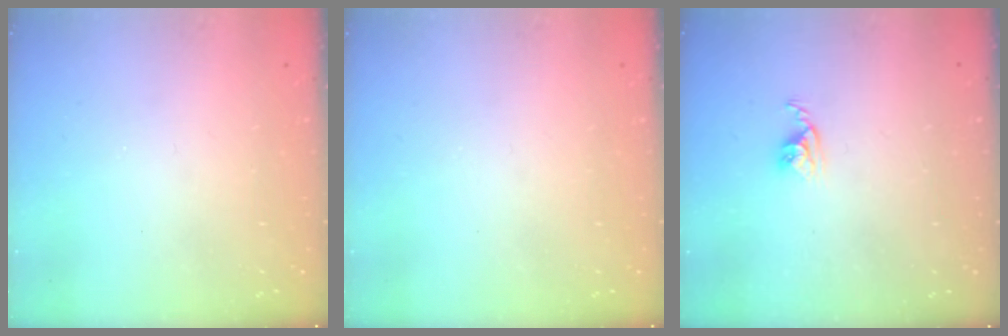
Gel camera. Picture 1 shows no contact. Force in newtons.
{"total": 0.0}
{"total": 3.9, "press": 3.9, "slide": 0.2}